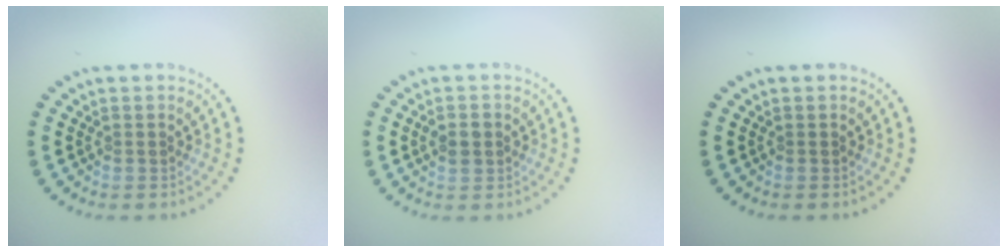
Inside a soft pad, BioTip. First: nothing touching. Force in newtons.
{"total": 2.2, "press": 2.2, "slide": 0.1}
{"total": 0.0}